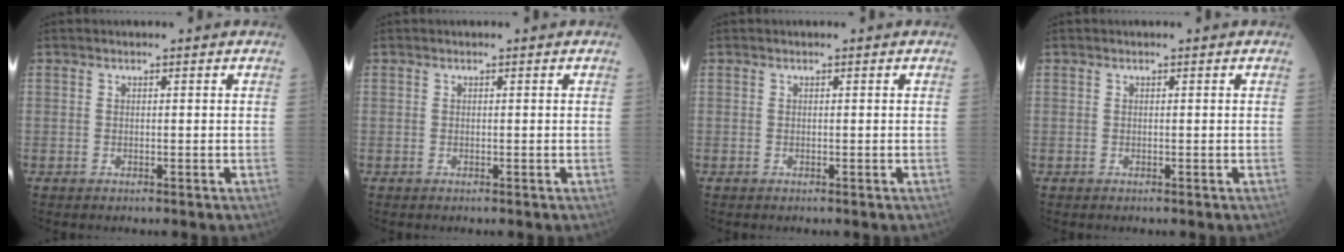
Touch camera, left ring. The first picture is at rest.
{"total": 0.0}
{"total": 0.0}
{"total": 0.0}